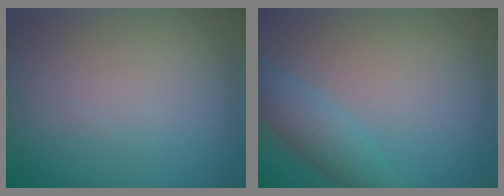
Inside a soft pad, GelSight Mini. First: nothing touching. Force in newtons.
{"total": 2.7, "press": 2.7, "slide": 0.1}